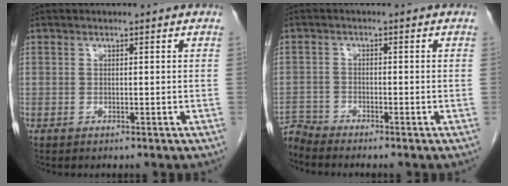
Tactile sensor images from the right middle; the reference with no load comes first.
{"total": 3.2, "force": [-2.9, -1.0, -0.8], "torque": [0.016, -0.013, -0.056]}